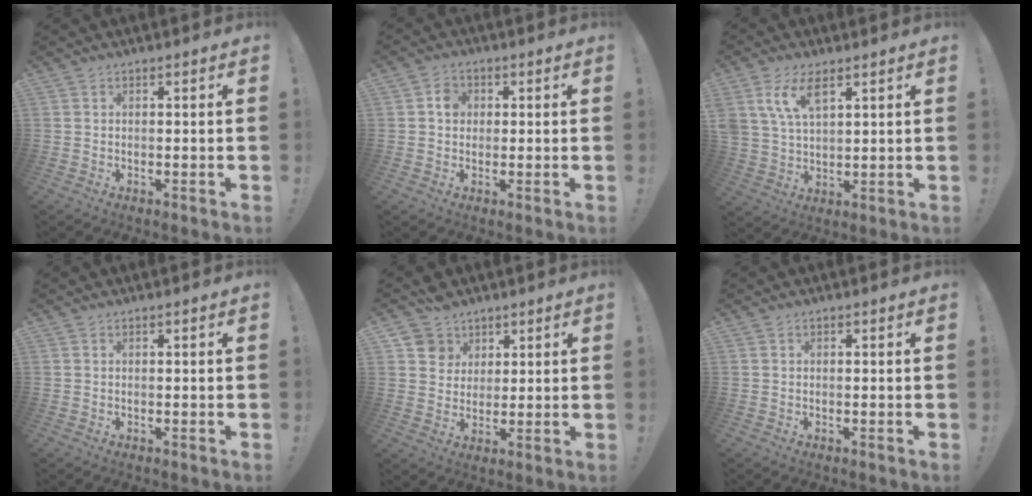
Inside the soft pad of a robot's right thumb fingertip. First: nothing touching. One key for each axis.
{"total": 4.0, "fx": 0.5, "fy": 3.5, "fz": 1.9, "tx": -0.019, "ty": 0.003, "tz": 0.005}
{"total": 9.8, "fx": 5.3, "fy": 4.9, "fz": 6.6, "tx": -0.147, "ty": -0.009, "tz": 0.100}
{"total": 0.0}
{"total": 7.5, "fx": 4.4, "fy": 6.1, "fz": 0.2, "tx": -0.001, "ty": -0.037, "tz": 0.089}
{"total": 0.0}